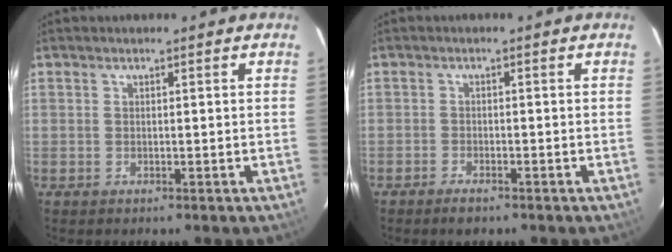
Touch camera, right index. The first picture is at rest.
{"total": 2.4, "force": [-1.9, 1.0, 1.2], "torque": [-0.034, -0.002, -0.037]}